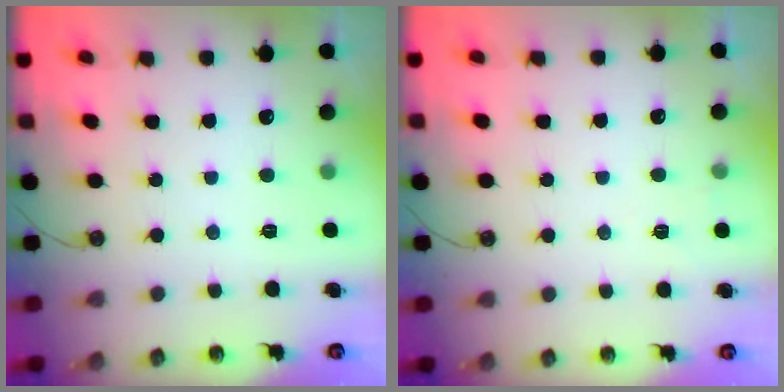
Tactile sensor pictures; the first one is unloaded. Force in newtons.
{"total": 4.9, "press": 2.2, "slide": 4.4}